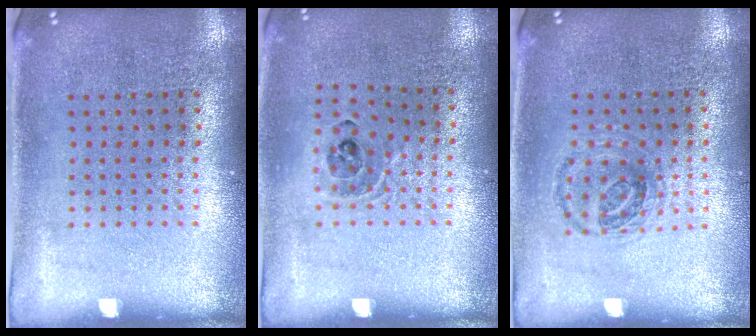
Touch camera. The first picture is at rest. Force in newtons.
{"total": 1.0, "press": 1.0, "slide": 0.1}
{"total": 0.9, "press": 0.9, "slide": 0.2}